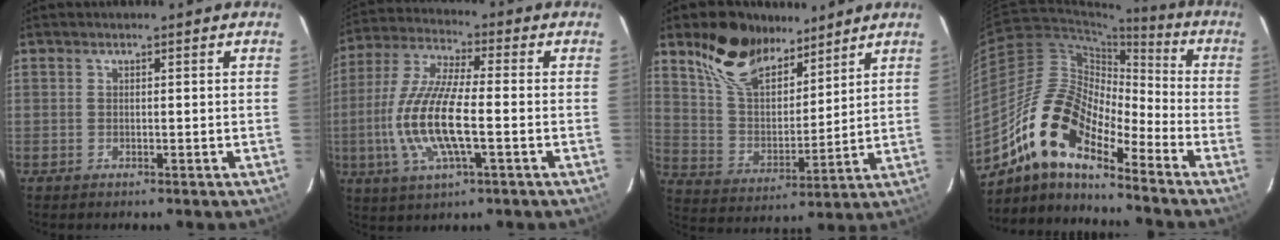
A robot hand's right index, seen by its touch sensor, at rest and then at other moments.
{"total": 14.6, "force": [-2.9, 3.8, 13.8], "torque": [-0.287, -0.007, -0.058]}
{"total": 16.1, "force": [11.2, 8.0, 8.2], "torque": [-0.173, 0.029, 0.213]}
{"total": 15.3, "force": [-10.9, 5.0, 9.5], "torque": [-0.161, 0.004, -0.223]}